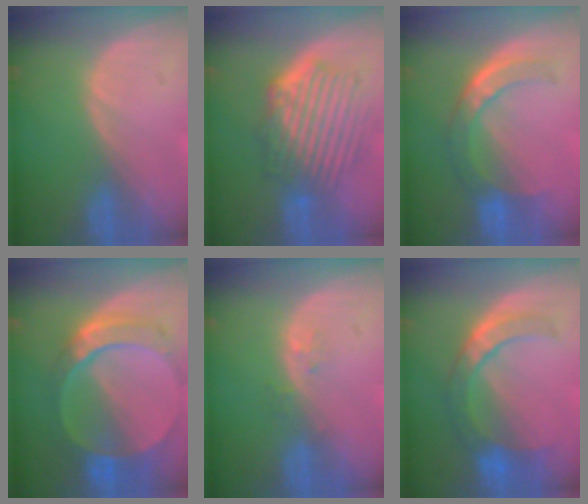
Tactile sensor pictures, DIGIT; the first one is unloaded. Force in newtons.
{"total": 9.6, "press": 8.5, "slide": 4.5}
{"total": 7.8, "press": 6.5, "slide": 4.3}
{"total": 9.5, "press": 8.3, "slide": 4.4}
{"total": 1.2, "press": 1.2, "slide": 0.1}
{"total": 7.6, "press": 7.3, "slide": 1.9}